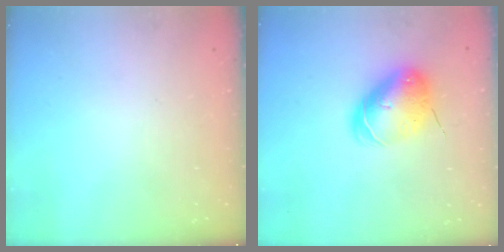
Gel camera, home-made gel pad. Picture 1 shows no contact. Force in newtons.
{"total": 8.1, "press": 8.0, "slide": 1.5}